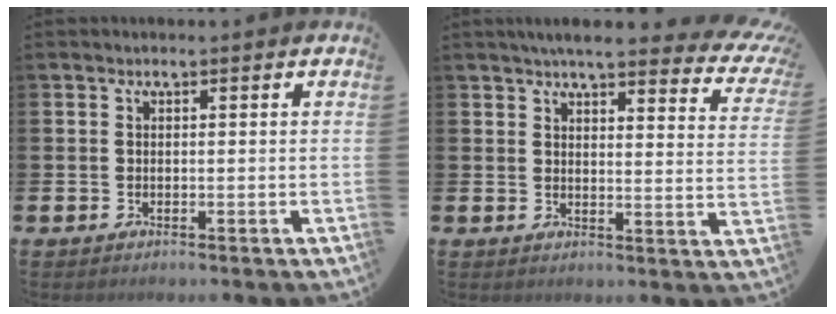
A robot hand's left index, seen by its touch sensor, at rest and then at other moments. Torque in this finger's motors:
{"motor_torque": [1.07, -1.07, 0.31, 0.10]}